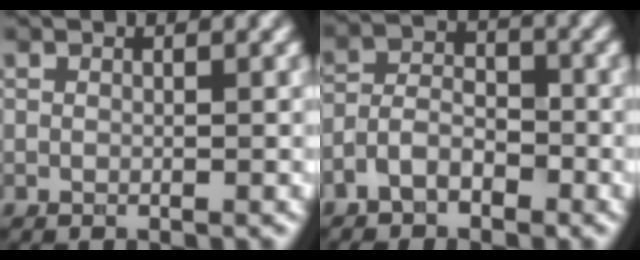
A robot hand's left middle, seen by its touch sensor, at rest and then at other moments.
{"total": 3.5, "force": [-2.3, 2.0, 1.8], "torque": [-0.032, 0.007, -0.053]}